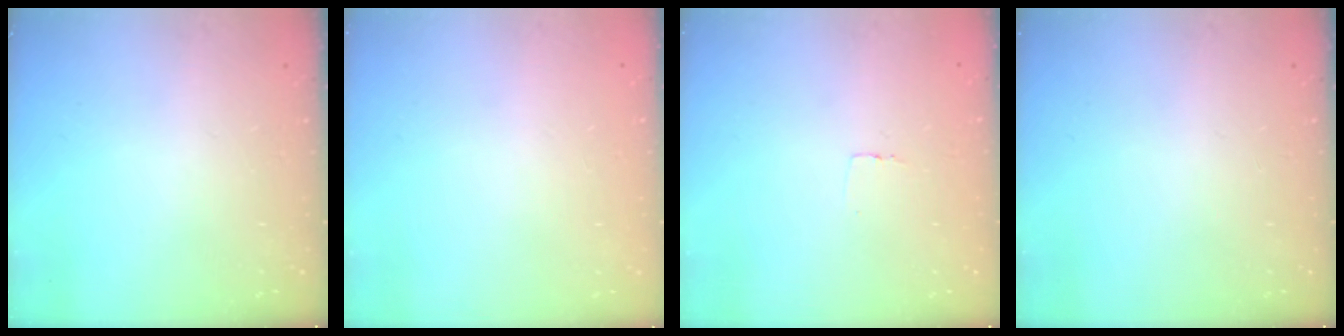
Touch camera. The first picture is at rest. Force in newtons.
{"total": 0.5, "press": 0.5, "slide": 0.1}
{"total": 2.3, "press": 2.3, "slide": 0.1}
{"total": 0.0}